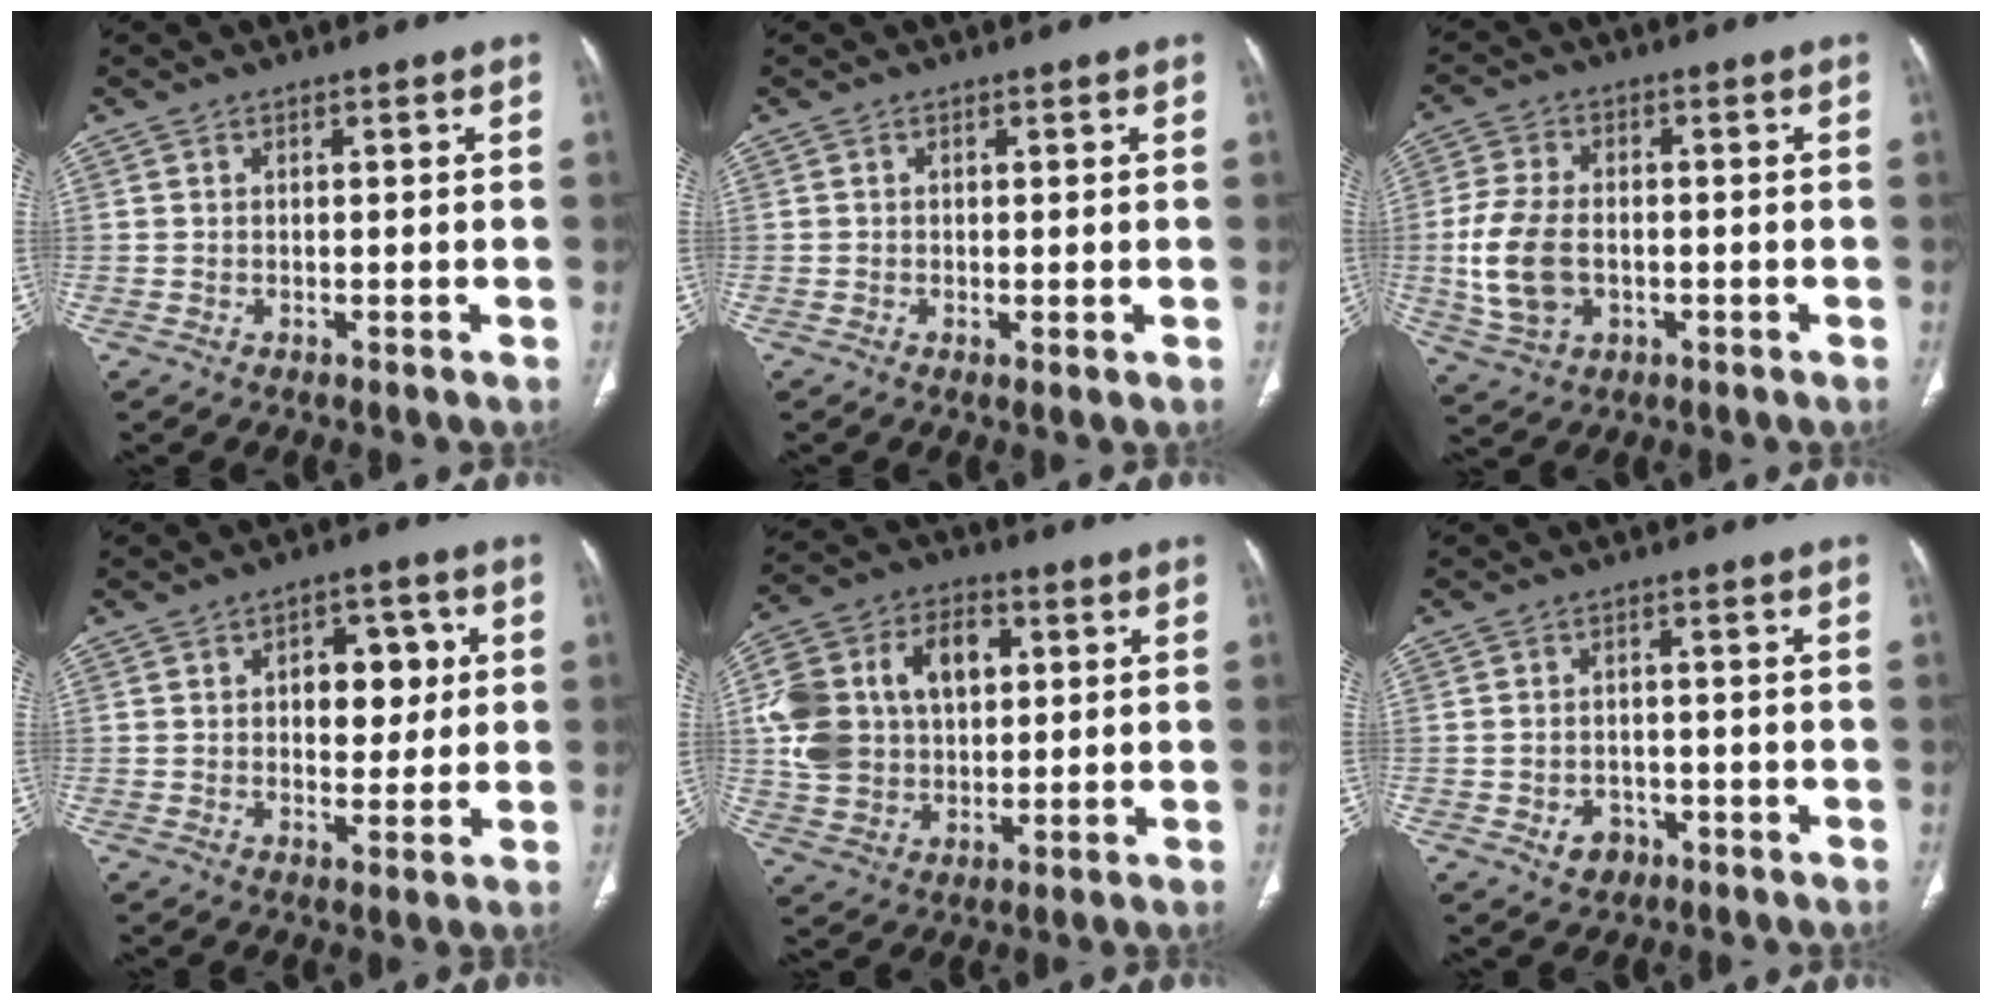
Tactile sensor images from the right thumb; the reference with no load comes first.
{"total": 1.1, "force": [0.0, 0.2, 1.1], "torque": [-0.023, -0.007, -0.002]}
{"total": 10.9, "force": [-1.3, 7.3, 8.1], "torque": [-0.167, 0.004, -0.023]}
{"total": 8.9, "force": [1.8, 5.6, 6.8], "torque": [-0.051, 0.000, 0.026]}
{"total": 19.3, "force": [3.5, 13.9, 13.0], "torque": [-0.233, 0.018, 0.068]}
{"total": 3.8, "force": [-1.7, 3.1, 1.5], "torque": [-0.011, 0.013, -0.020]}